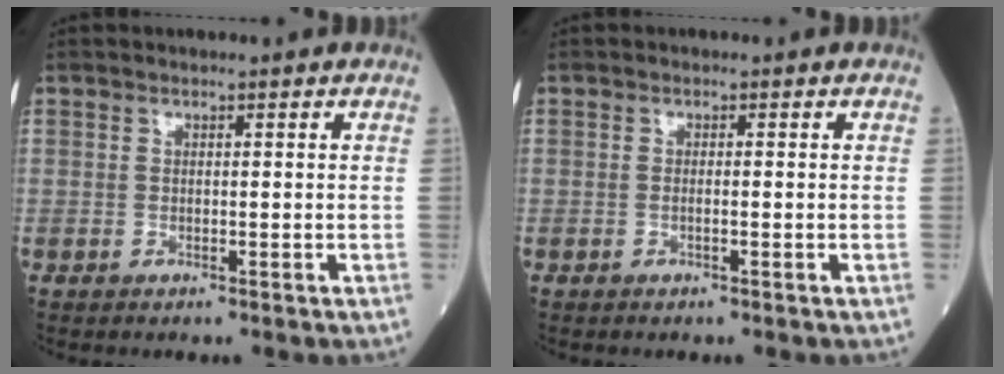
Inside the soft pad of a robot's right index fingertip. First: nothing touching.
{"total": 0.7, "force": [-0.2, 0.0, 0.7], "torque": [-0.014, 0.001, -0.005]}